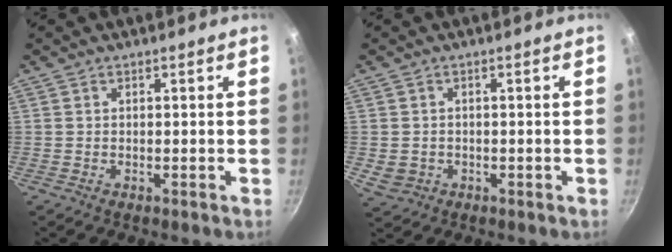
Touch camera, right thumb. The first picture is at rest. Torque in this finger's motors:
{"motor_torque": [2.18, 2.33, 1.10, -1.23, 0.20]}